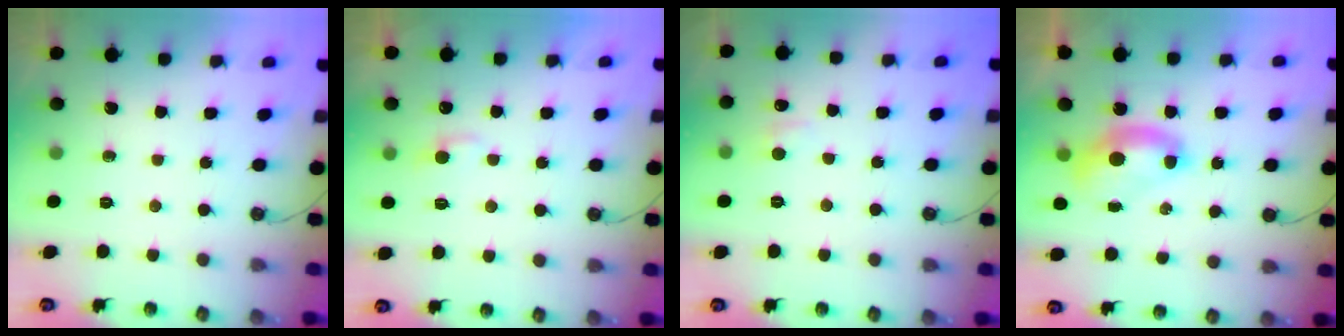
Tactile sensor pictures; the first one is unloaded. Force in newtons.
{"total": 1.8, "press": 1.7, "slide": 0.5}
{"total": 1.1, "press": 0.9, "slide": 0.6}
{"total": 2.5, "press": 2.5, "slide": 0.2}